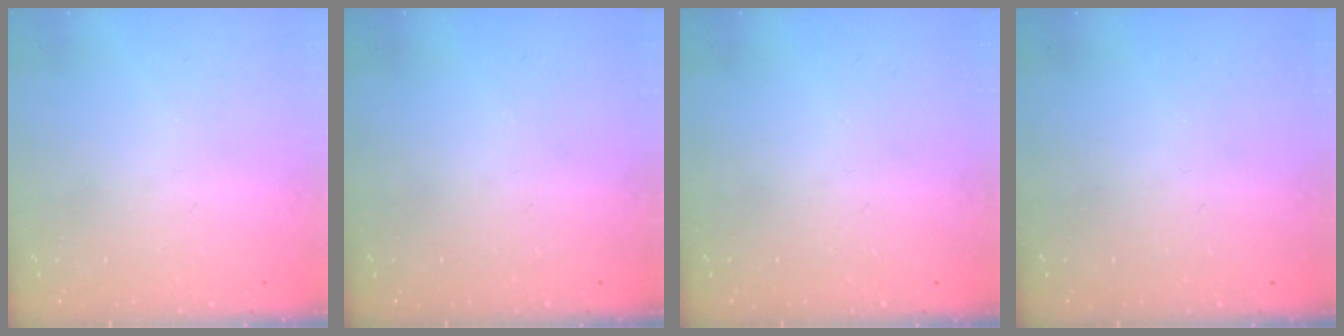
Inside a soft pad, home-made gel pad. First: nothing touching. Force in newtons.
{"total": 0.0}
{"total": 0.0}
{"total": 0.0}